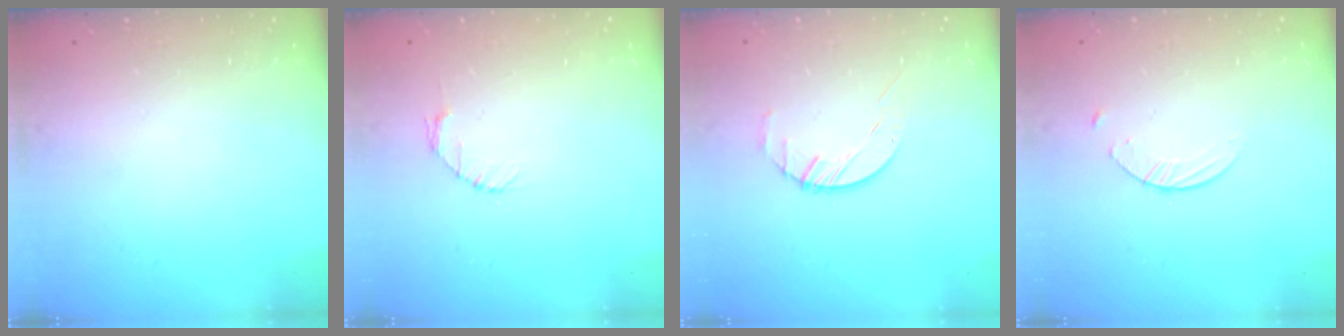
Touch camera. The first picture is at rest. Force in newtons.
{"total": 2.7, "press": 2.7, "slide": 0.4}
{"total": 2.1, "press": 2.0, "slide": 0.3}
{"total": 2.7, "press": 2.6, "slide": 0.3}